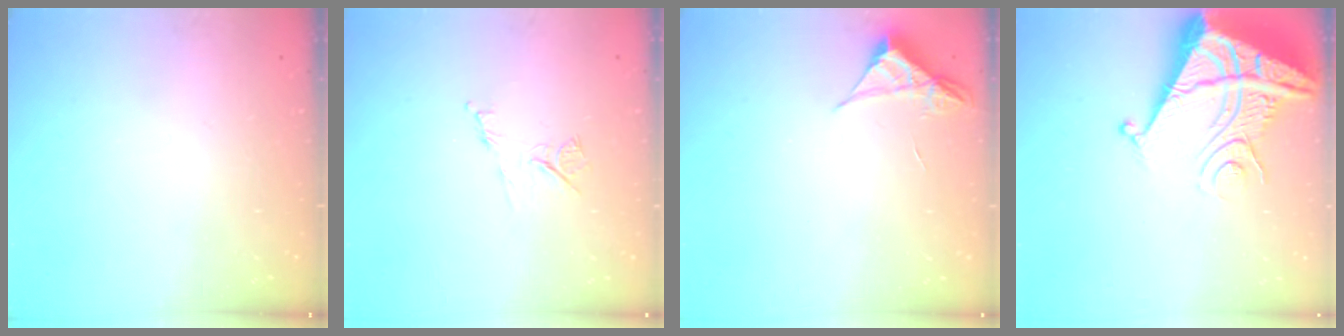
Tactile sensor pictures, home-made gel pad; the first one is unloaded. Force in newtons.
{"total": 6.6, "press": 6.5, "slide": 0.9}
{"total": 4.2, "press": 4.2, "slide": 0.4}
{"total": 13.1, "press": 13.0, "slide": 1.6}